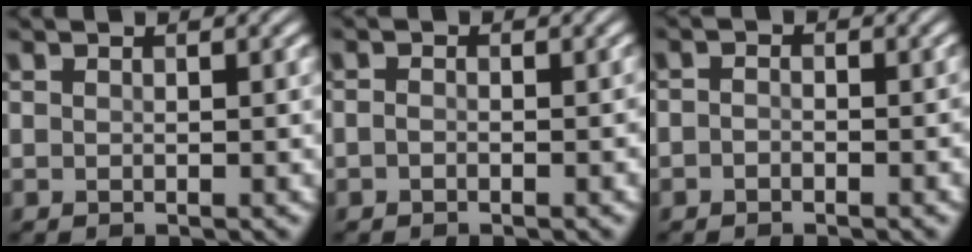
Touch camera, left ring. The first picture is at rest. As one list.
[{"total": 1.1, "force": [-1.0, 0.3, -0.1], "torque": [-0.008, -0.001, -0.027]}, {"total": 1.5, "force": [-1.3, 0.7, 0.0], "torque": [-0.004, -0.001, -0.037]}]